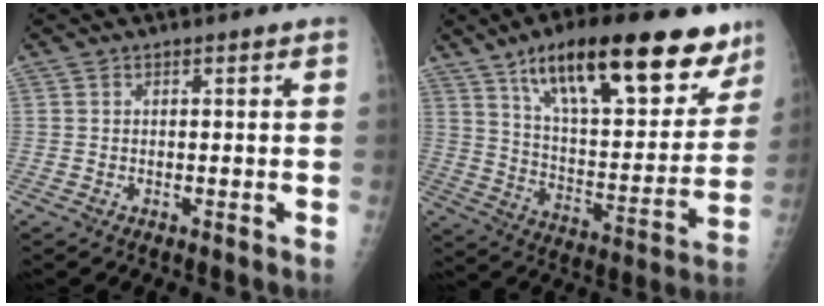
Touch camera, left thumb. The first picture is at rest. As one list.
[{"total": 27.1, "force": [16.8, 10.0, 18.7], "torque": [-0.238, -0.041, 0.266]}]